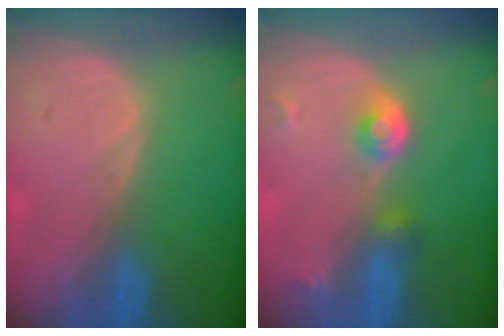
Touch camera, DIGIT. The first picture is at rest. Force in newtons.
{"total": 4.0, "press": 3.9, "slide": 0.9}